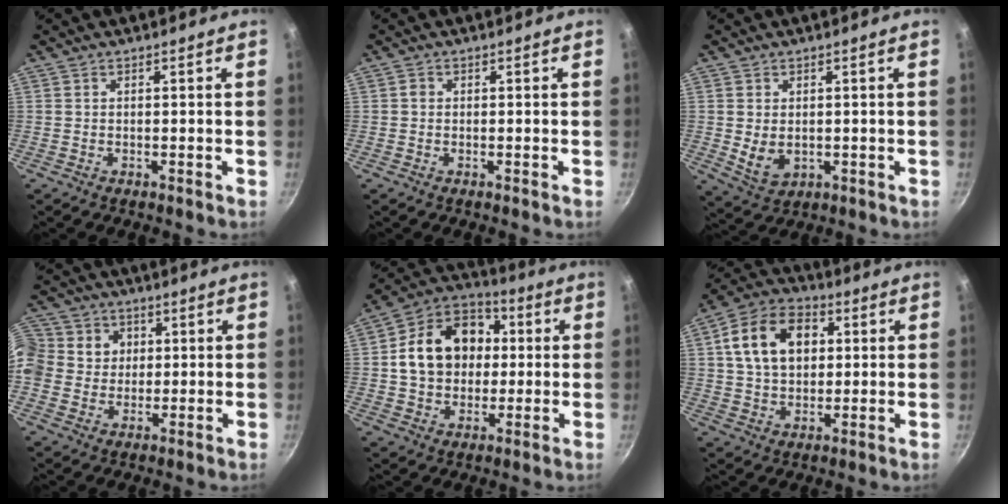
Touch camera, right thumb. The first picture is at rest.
{"total": 0.8, "force": [-0.1, 0.7, 0.3], "torque": [-0.003, 0.004, -0.003]}
{"total": 5.5, "force": [0.0, 3.9, 3.8], "torque": [-0.063, -0.014, 0.014]}
{"total": 13.7, "force": [2.0, 12.6, 4.9], "torque": [-0.107, 0.022, 0.024]}
{"total": 17.3, "force": [1.9, 13.6, 10.5], "torque": [-0.147, 0.031, 0.021]}
{"total": 14.8, "force": [3.5, 10.5, 9.9], "torque": [-0.146, 0.015, 0.046]}